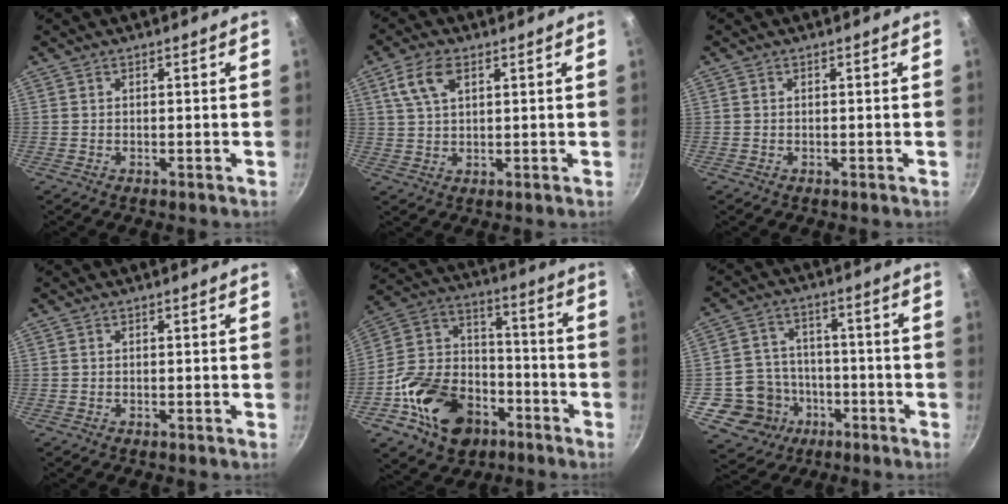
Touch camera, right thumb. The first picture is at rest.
{"total": 6.7, "force": [2.9, 3.6, 4.9], "torque": [-0.090, 0.004, 0.056]}
{"total": 0.0}
{"total": 0.0}
{"total": 21.1, "force": [-9.2, 15.1, 11.5], "torque": [-0.189, 0.069, -0.155]}
{"total": 11.3, "force": [-3.9, 10.3, 2.6], "torque": [-0.010, 0.047, -0.058]}